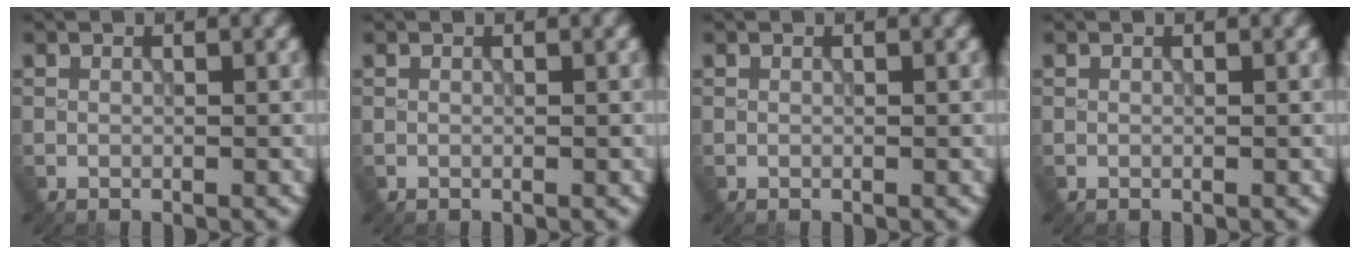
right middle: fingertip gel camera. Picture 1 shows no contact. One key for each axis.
{"total": 0.0}
{"total": 0.0}
{"total": 0.0}